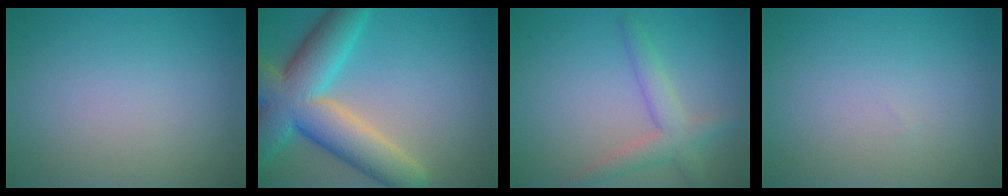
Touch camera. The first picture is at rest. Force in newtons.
{"total": 10.7, "press": 10.6, "slide": 0.6}
{"total": 3.2, "press": 3.2, "slide": 0.2}
{"total": 0.0}